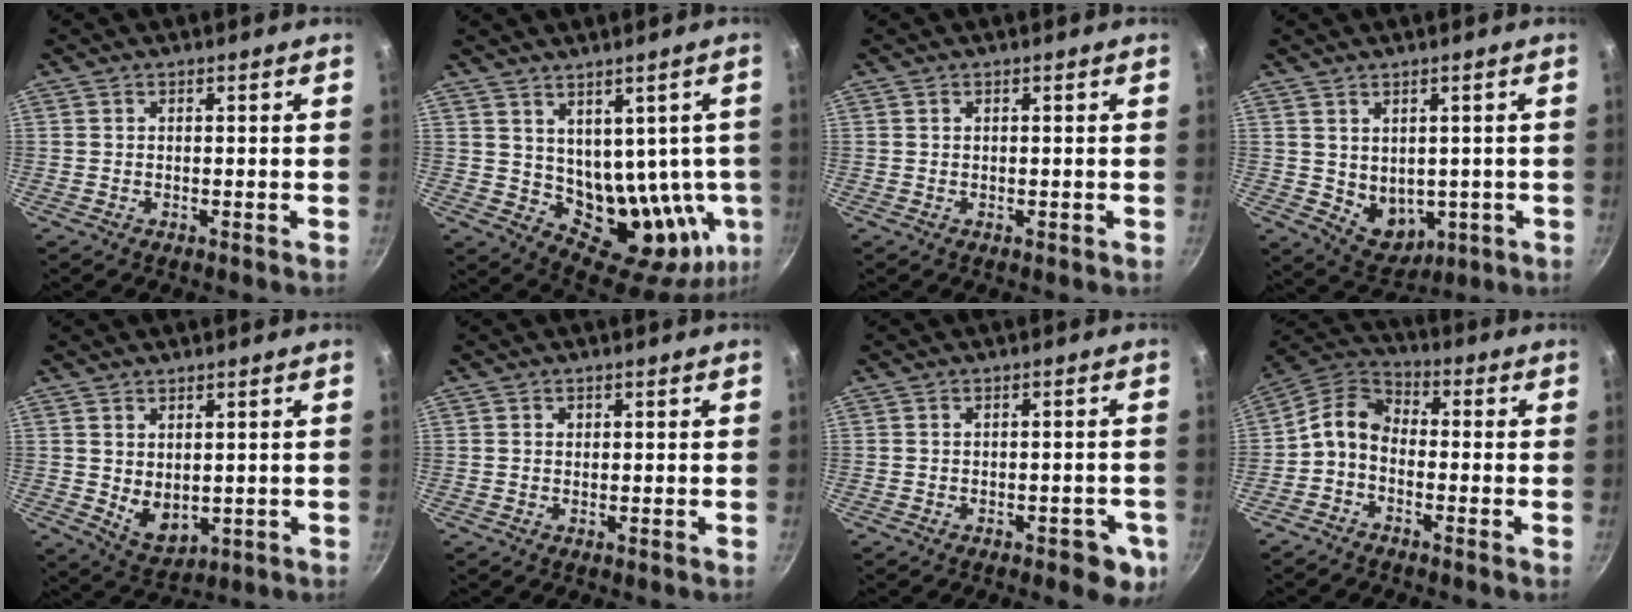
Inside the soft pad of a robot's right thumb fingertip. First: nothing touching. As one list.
[{"total": 16.6, "force": [2.7, 11.2, 12.0], "torque": [-0.114, -0.024, 0.072]}, {"total": 0.0}, {"total": 7.1, "force": [0.1, 5.4, 4.6], "torque": [-0.049, -0.011, 0.028]}, {"total": 5.9, "force": [1.0, 4.0, 4.3], "torque": [-0.056, -0.021, 0.034]}, {"total": 0.6, "force": [0.2, 0.5, 0.2], "torque": [-0.001, 0.004, 0.003]}, {"total": 5.8, "force": [-2.4, 2.8, 4.5], "torque": [-0.033, 0.018, -0.020]}, {"total": 7.7, "force": [-2.0, 5.2, 5.3], "torque": [-0.105, 0.045, -0.058]}]